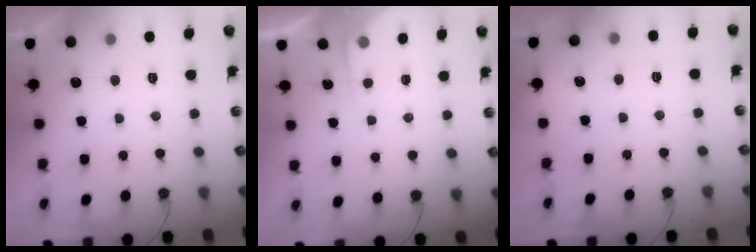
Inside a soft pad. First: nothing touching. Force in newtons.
{"total": 2.0, "press": 2.0, "slide": 0.3}
{"total": 3.0, "press": 2.9, "slide": 0.4}